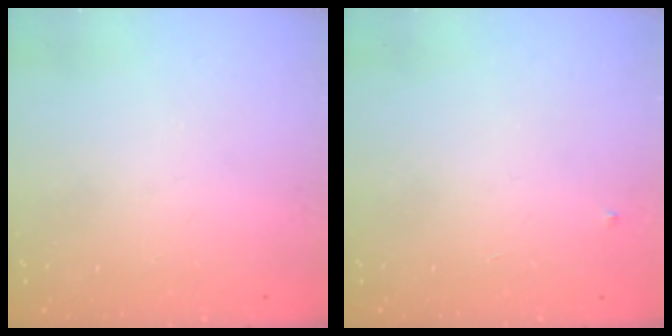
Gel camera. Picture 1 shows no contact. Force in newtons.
{"total": 3.0, "press": 2.9, "slide": 0.4}